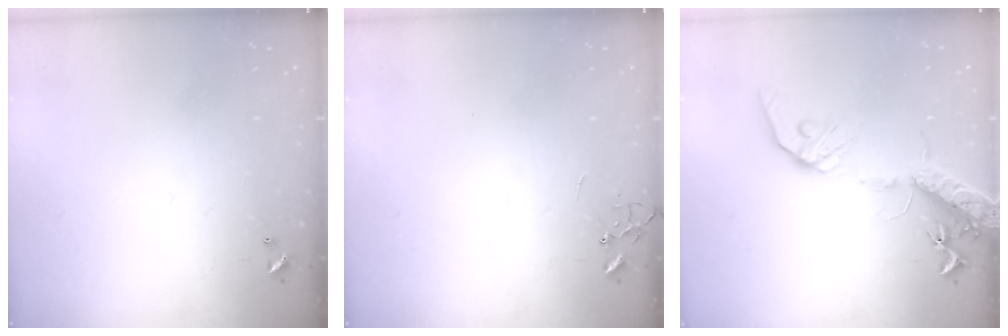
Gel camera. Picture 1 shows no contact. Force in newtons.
{"total": 0.0}
{"total": 16.6, "press": 16.2, "slide": 3.5}